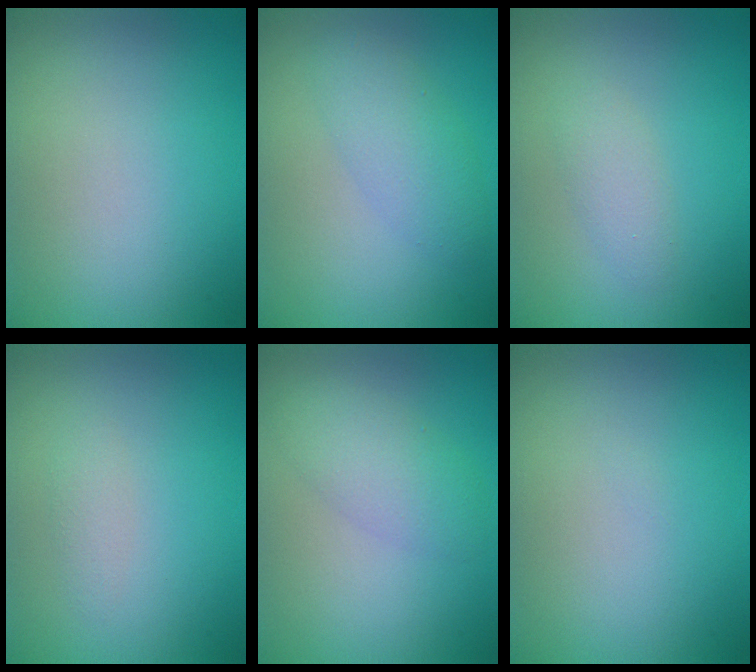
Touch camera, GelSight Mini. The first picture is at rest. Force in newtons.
{"total": 3.1, "press": 3.1, "slide": 0.0}
{"total": 1.7, "press": 1.7, "slide": 0.1}
{"total": 1.0, "press": 1.0, "slide": 0.1}
{"total": 3.2, "press": 3.2, "slide": 0.1}
{"total": 0.0}